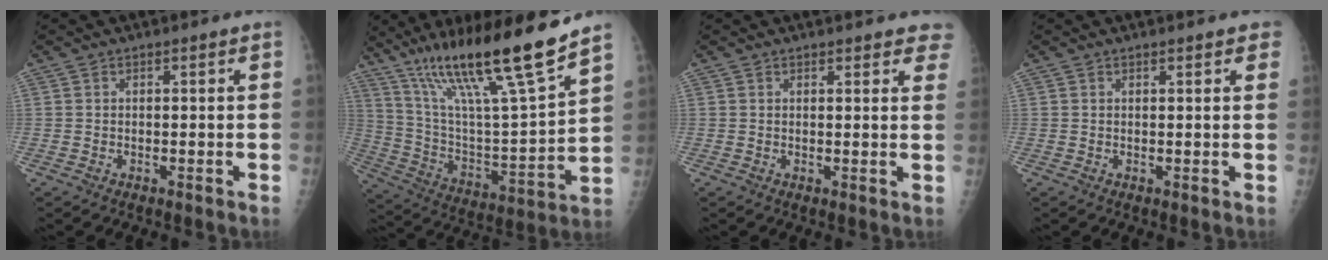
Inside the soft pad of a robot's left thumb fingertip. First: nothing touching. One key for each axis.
{"total": 23.2, "fx": 16.1, "fy": 1.7, "fz": 16.6, "tx": -0.267, "ty": -0.064, "tz": 0.288}
{"total": 6.1, "fx": 5.1, "fy": 1.8, "fz": 2.8, "tx": -0.001, "ty": -0.014, "tz": 0.048}
{"total": 3.1, "fx": 2.1, "fy": 0.9, "fz": 2.1, "tx": -0.013, "ty": 0.003, "tz": 0.024}